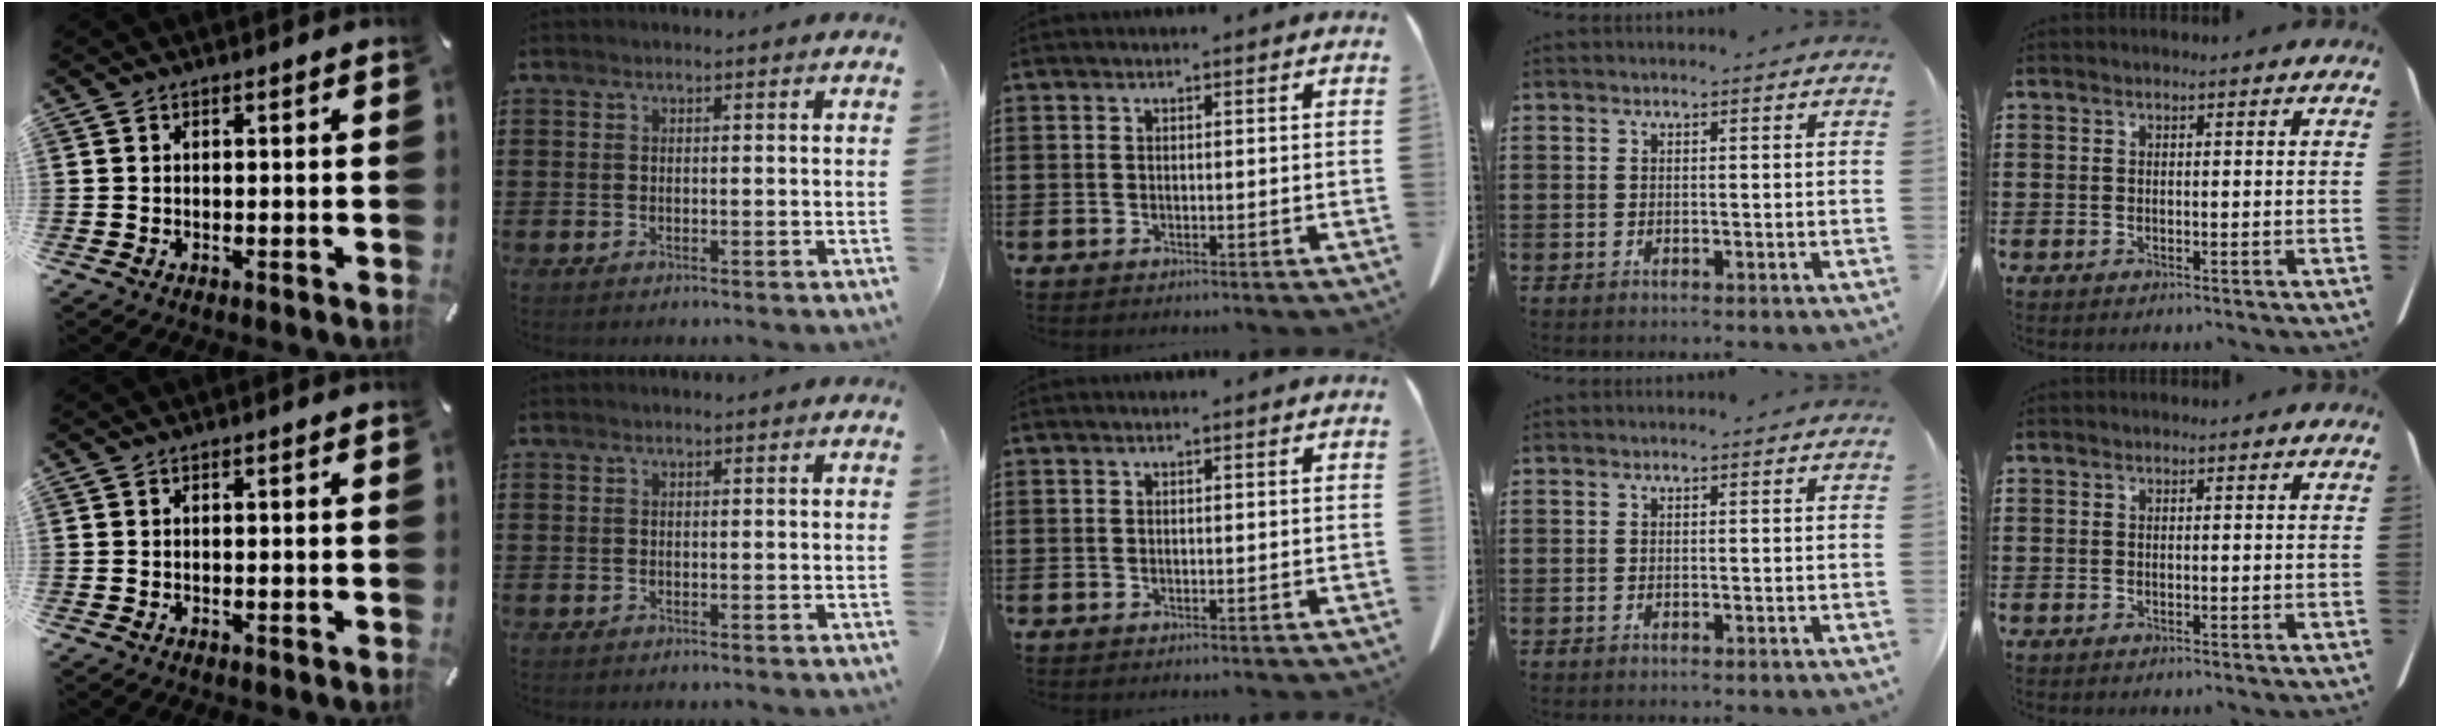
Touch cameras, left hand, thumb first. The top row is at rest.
{}